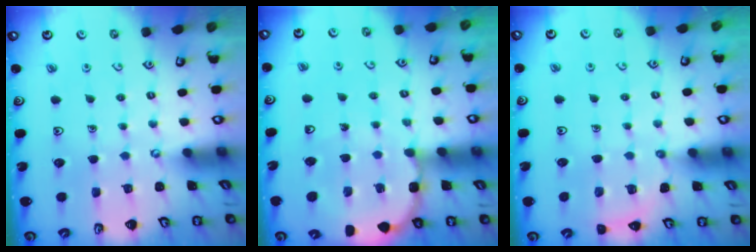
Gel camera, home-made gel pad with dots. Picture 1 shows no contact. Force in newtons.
{"total": 8.2, "press": 7.9, "slide": 2.2}
{"total": 4.4, "press": 4.2, "slide": 1.5}